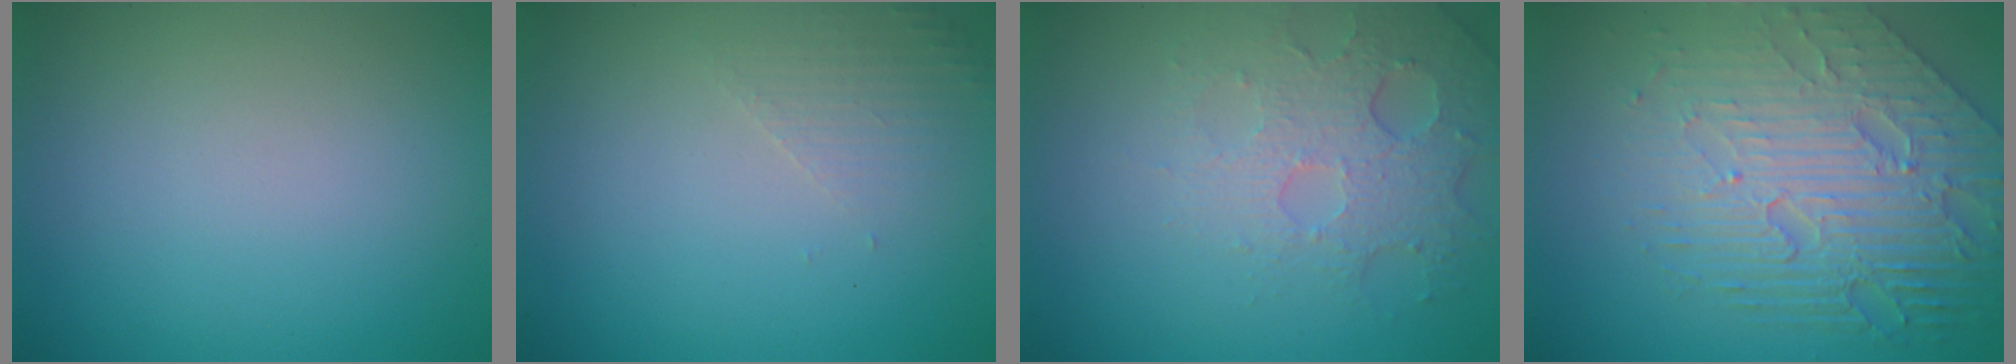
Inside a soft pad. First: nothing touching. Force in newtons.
{"total": 1.6, "press": 1.6, "slide": 0.4}
{"total": 5.0, "press": 3.3, "slide": 3.7}
{"total": 8.4, "press": 5.6, "slide": 6.2}